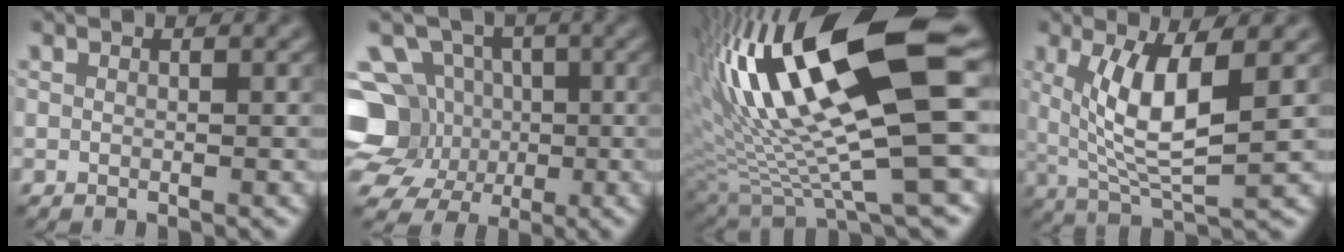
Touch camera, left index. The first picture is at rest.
{"total": 10.6, "force": [-1.0, 9.8, 3.9], "torque": [-0.105, 0.017, -0.044]}
{"total": 16.7, "force": [4.2, 4.0, 15.6], "torque": [-0.293, -0.001, 0.081]}
{"total": 6.8, "force": [1.4, 2.0, 6.4], "torque": [-0.128, -0.015, 0.034]}